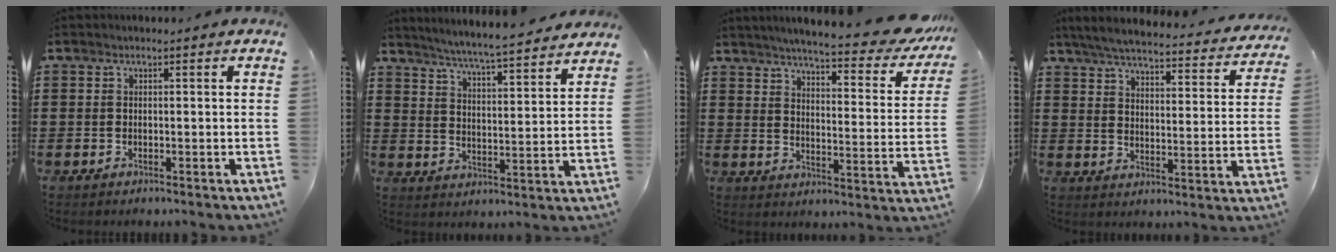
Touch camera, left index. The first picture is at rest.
{"total": 5.2, "force": [5.0, -0.7, 1.2], "torque": [-0.047, -0.041, 0.082]}
{"total": 5.7, "force": [5.2, -0.4, 2.4], "torque": [-0.061, -0.042, 0.084]}
{"total": 5.1, "force": [4.8, -0.1, 1.8], "torque": [-0.059, -0.034, 0.078]}